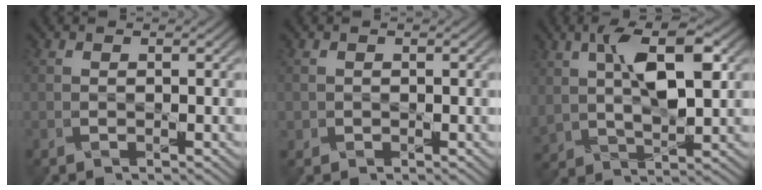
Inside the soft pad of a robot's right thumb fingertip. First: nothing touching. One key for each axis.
{"total": 1.1, "fx": -0.3, "fy": 1.0, "fz": 0.0, "tx": -0.006, "ty": -0.005, "tz": 0.001}
{"total": 8.2, "fx": 2.7, "fy": 4.0, "fz": 6.6, "tx": -0.142, "ty": 0.004, "tz": 0.052}